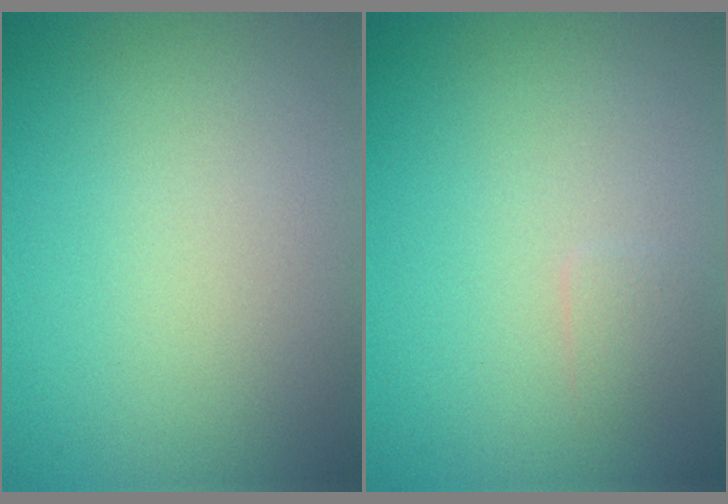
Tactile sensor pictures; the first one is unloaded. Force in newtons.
{"total": 0.7, "press": 0.7, "slide": 0.1}